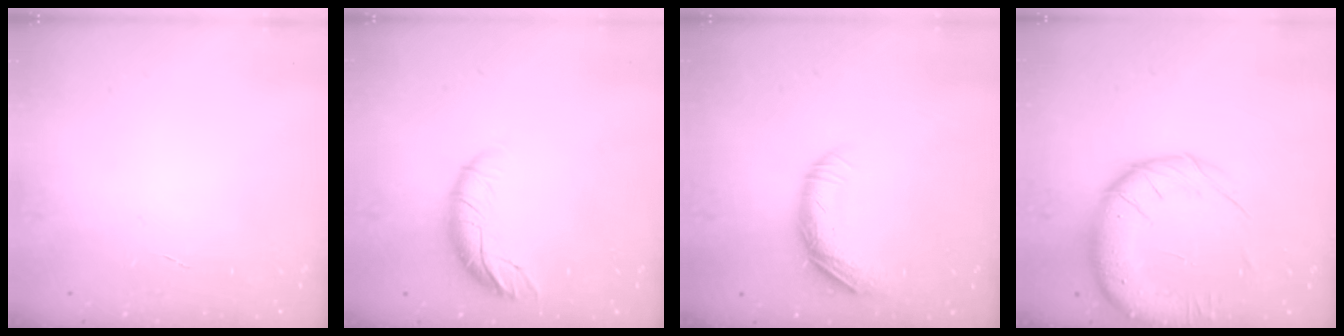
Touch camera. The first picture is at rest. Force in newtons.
{"total": 9.4, "press": 9.2, "slide": 2.0}
{"total": 10.8, "press": 10.5, "slide": 2.3}
{"total": 14.8, "press": 14.3, "slide": 3.9}